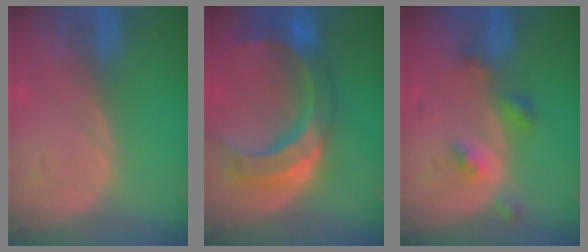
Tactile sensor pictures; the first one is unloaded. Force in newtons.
{"total": 11.6, "press": 9.8, "slide": 6.2}
{"total": 4.4, "press": 3.9, "slide": 1.9}